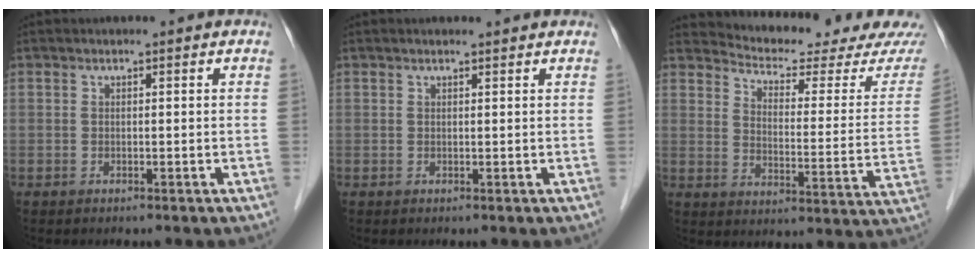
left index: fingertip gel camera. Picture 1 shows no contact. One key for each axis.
{"total": 1.7, "fx": 1.6, "fy": 0.0, "fz": 0.4, "tx": -0.011, "ty": 0.006, "tz": 0.018}
{"total": 16.7, "fx": 16.2, "fy": 0.5, "fz": 3.9, "tx": -0.054, "ty": -0.082, "tz": 0.197}